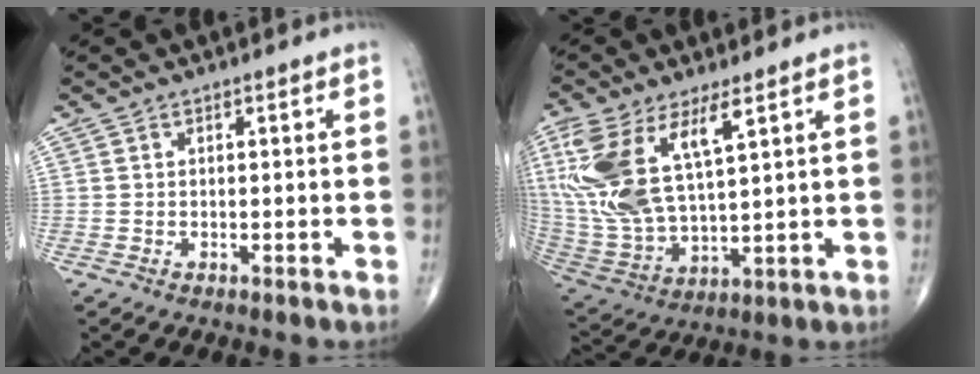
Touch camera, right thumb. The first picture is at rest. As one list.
[{"total": 17.4, "force": [6.9, 7.1, 14.4], "torque": [-0.311, -0.019, 0.146]}]